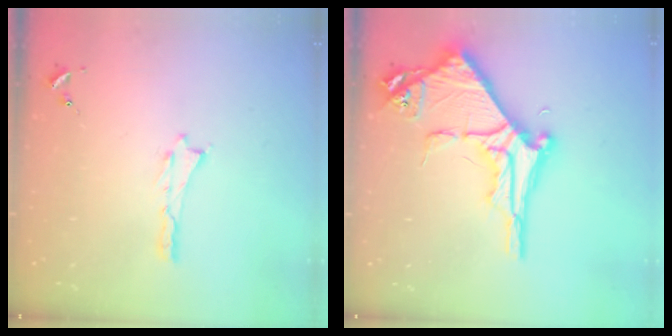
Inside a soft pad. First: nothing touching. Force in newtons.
{"total": 8.7, "press": 8.7, "slide": 1.0}